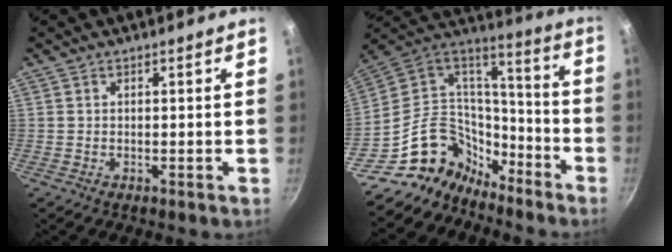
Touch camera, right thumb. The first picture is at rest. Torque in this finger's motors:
{"motor_torque": [1.55, -1.22, 0.16, 0.06, -0.02]}